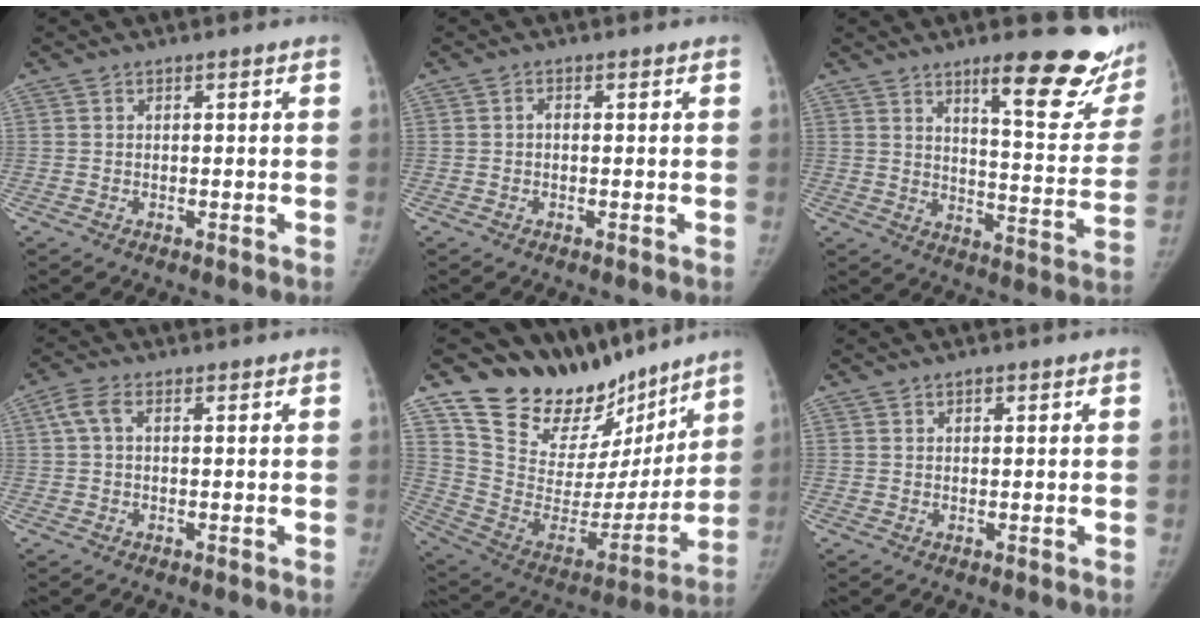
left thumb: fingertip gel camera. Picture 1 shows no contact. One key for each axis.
{"total": 0.7, "fx": -0.1, "fy": 0.5, "fz": 0.5, "tx": -0.006, "ty": 0.002, "tz": -0.005}
{"total": 20.2, "fx": 13.1, "fy": 5.2, "fz": 14.5, "tx": -0.145, "ty": -0.091, "tz": 0.177}
{"total": 3.3, "fx": 1.0, "fy": 1.7, "fz": 2.6, "tx": -0.062, "ty": 0.015, "tz": 0.020}
{"total": 21.8, "fx": 18.1, "fy": 10.3, "fz": 6.3, "tx": -0.041, "ty": -0.116, "tz": 0.300}
{"total": 1.0, "fx": 0.7, "fy": 0.5, "fz": 0.5, "tx": -0.004, "ty": -0.003, "tz": 0.009}